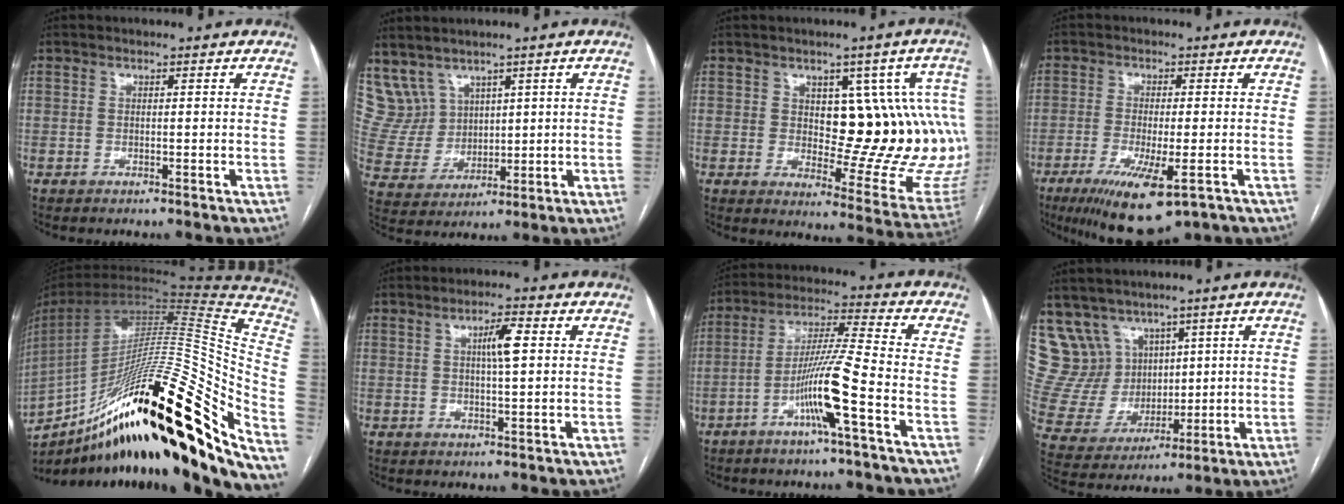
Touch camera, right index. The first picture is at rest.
{"total": 7.5, "force": [5.3, 5.3, 0.7], "torque": [-0.034, 0.030, 0.129]}
{"total": 17.4, "force": [2.0, 7.6, 15.5], "torque": [-0.138, 0.016, 0.038]}
{"total": 11.2, "force": [-6.0, 2.5, 9.1], "torque": [-0.154, -0.030, -0.091]}
{"total": 41.3, "force": [-23.3, 5.7, 33.6], "torque": [-0.466, -0.027, -0.364]}
{"total": 4.3, "force": [1.1, 0.5, 4.1], "torque": [-0.073, 0.005, 0.018]}
{"total": 10.2, "force": [-4.4, -1.0, 9.2], "torque": [-0.181, 0.006, -0.082]}
{"total": 11.9, "force": [7.8, 8.8, 1.9], "torque": [-0.062, 0.051, 0.179]}